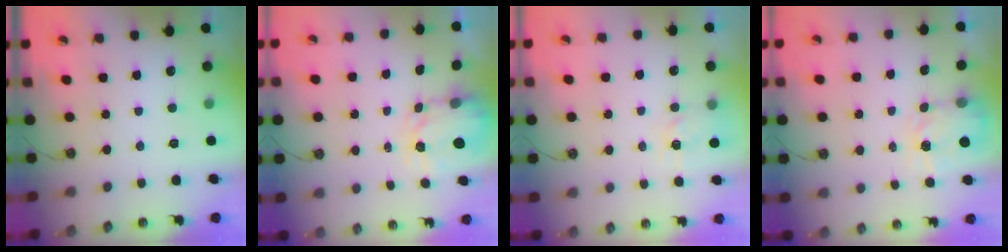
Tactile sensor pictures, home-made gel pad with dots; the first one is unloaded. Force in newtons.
{"total": 3.5, "press": 3.5, "slide": 0.4}
{"total": 5.3, "press": 5.2, "slide": 0.5}
{"total": 3.8, "press": 3.8, "slide": 0.6}